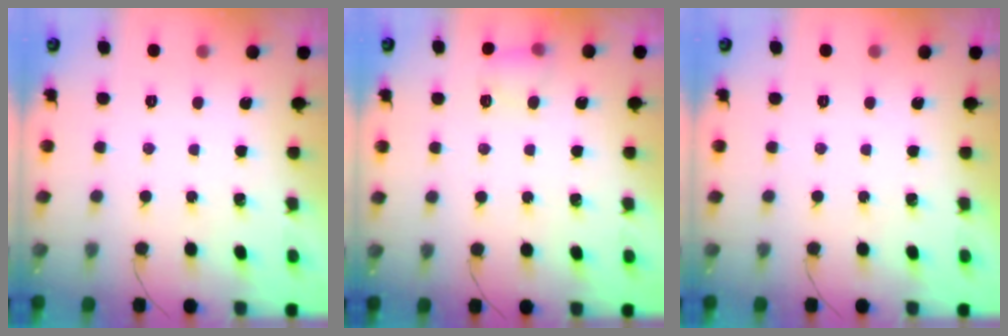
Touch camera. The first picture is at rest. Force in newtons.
{"total": 5.0, "press": 4.8, "slide": 1.4}
{"total": 0.0}